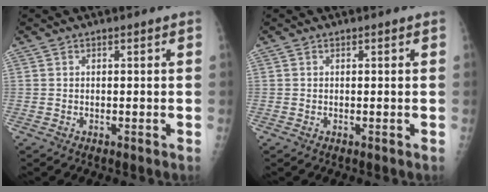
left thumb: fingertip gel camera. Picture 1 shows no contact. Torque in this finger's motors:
{"motor_torque": [0.01, -0.01, 0.00, 0.00, 0.00]}